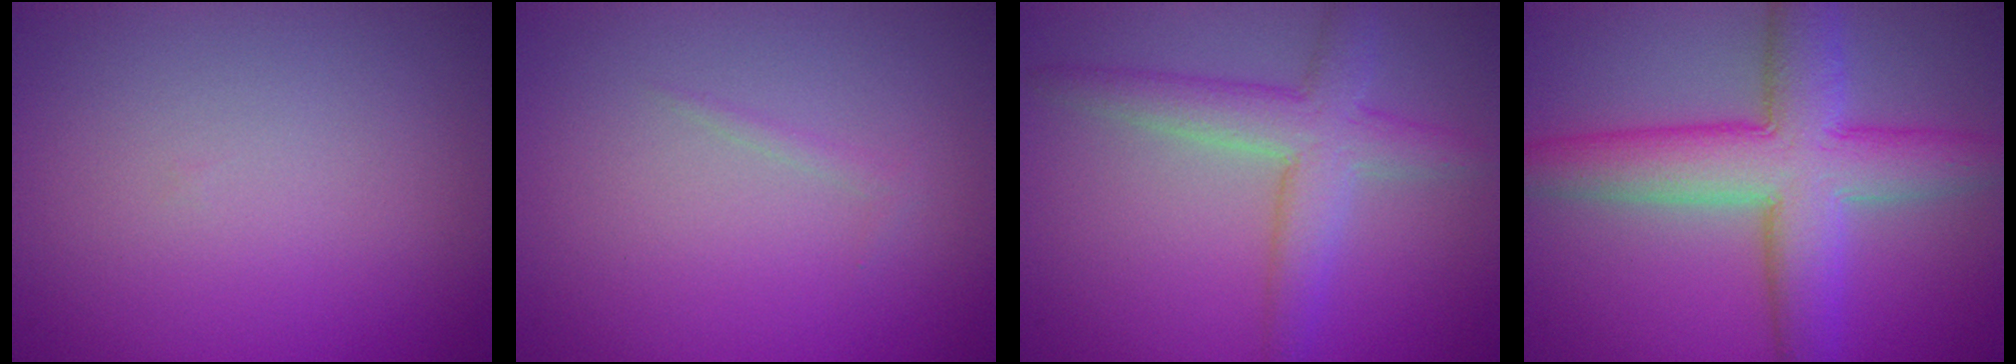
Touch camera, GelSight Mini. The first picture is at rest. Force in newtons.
{"total": 0.6, "press": 0.5, "slide": 0.1}
{"total": 4.6, "press": 4.6, "slide": 0.2}
{"total": 8.4, "press": 8.4, "slide": 0.4}